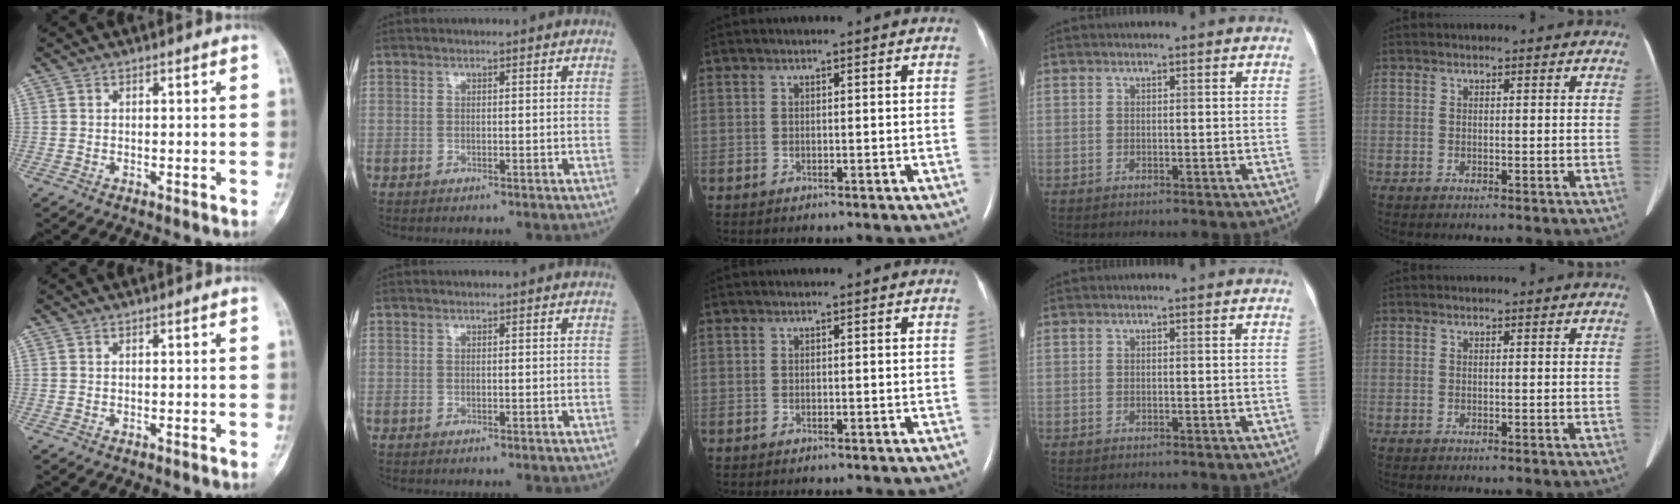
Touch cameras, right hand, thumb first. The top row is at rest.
{}